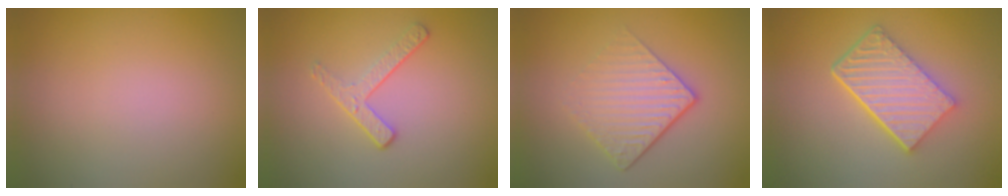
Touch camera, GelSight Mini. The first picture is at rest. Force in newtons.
{"total": 2.0, "press": 1.4, "slide": 1.5}
{"total": 4.4, "press": 2.9, "slide": 3.3}
{"total": 6.1, "press": 4.4, "slide": 4.2}